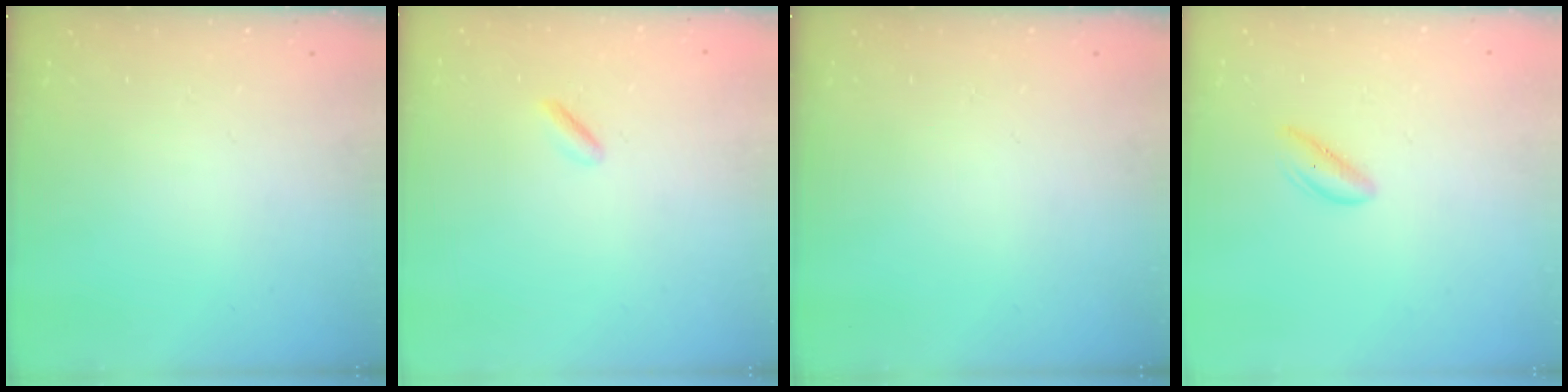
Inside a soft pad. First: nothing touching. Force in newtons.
{"total": 1.5, "press": 1.3, "slide": 0.7}
{"total": 0.0}
{"total": 1.8, "press": 1.7, "slide": 0.6}